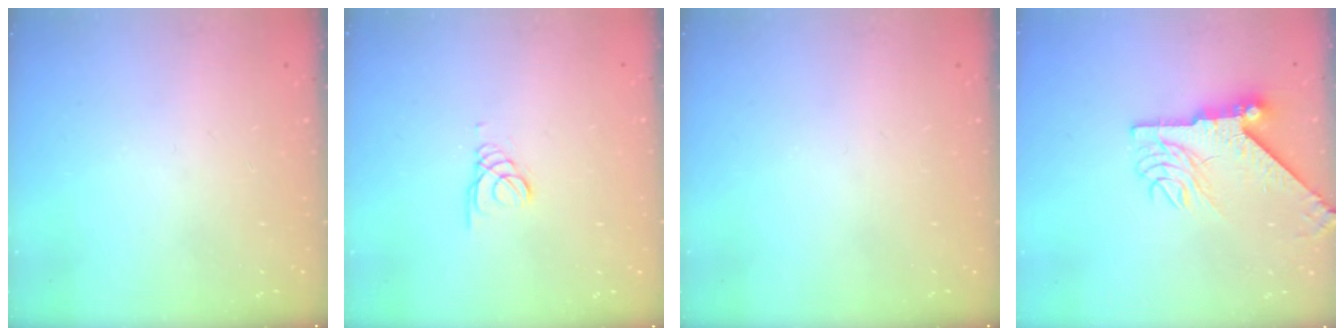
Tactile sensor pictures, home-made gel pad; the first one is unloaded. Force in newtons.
{"total": 1.0, "press": 1.0, "slide": 0.1}
{"total": 0.0}
{"total": 10.0, "press": 9.8, "slide": 1.6}